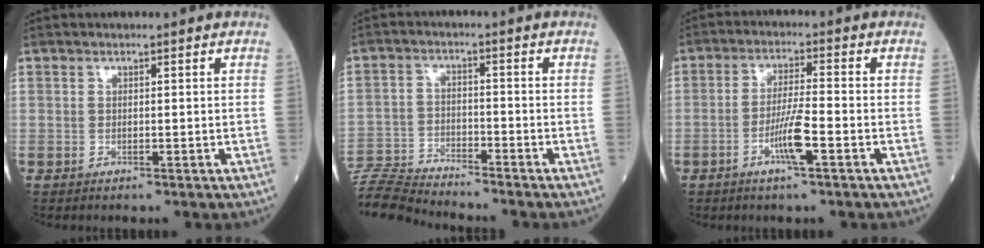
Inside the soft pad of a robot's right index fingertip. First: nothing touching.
{"total": 8.5, "force": [-8.5, -0.9, 0.1], "torque": [-0.002, -0.006, -0.164]}
{"total": 5.9, "force": [-2.4, 0.1, 5.4], "torque": [-0.104, -0.004, -0.047]}